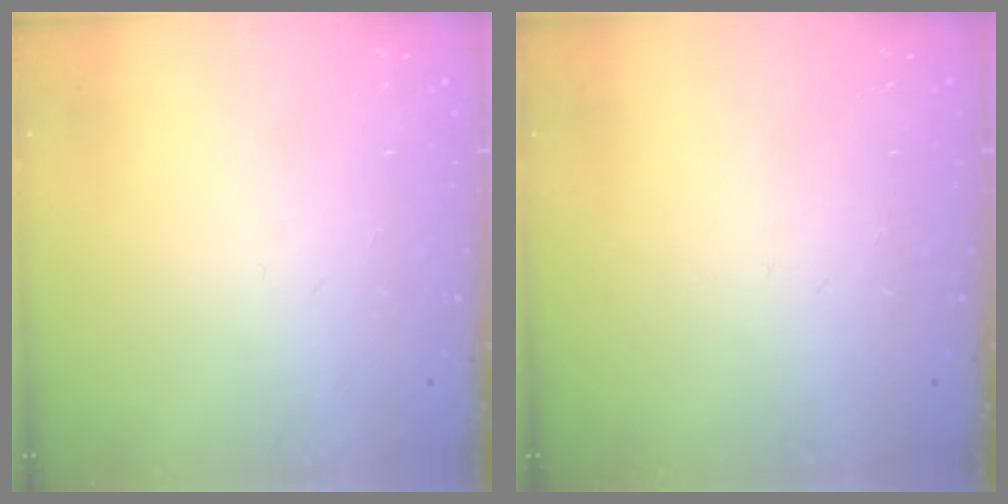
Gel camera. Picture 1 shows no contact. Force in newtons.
{"total": 0.0}